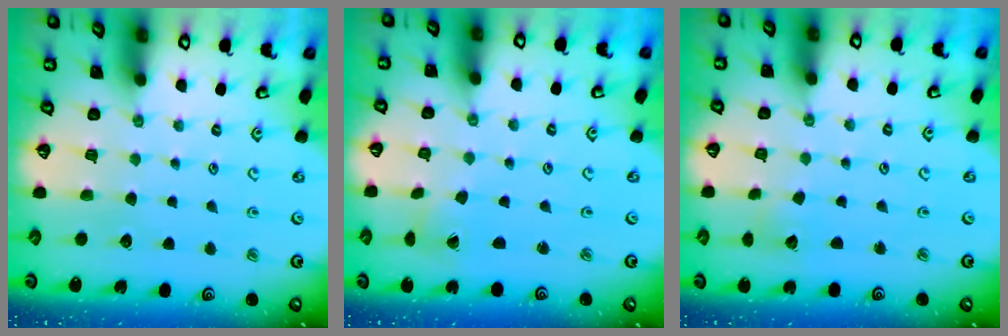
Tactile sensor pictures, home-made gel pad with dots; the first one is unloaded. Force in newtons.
{"total": 2.5, "press": 2.5, "slide": 0.1}
{"total": 4.8, "press": 4.8, "slide": 0.3}